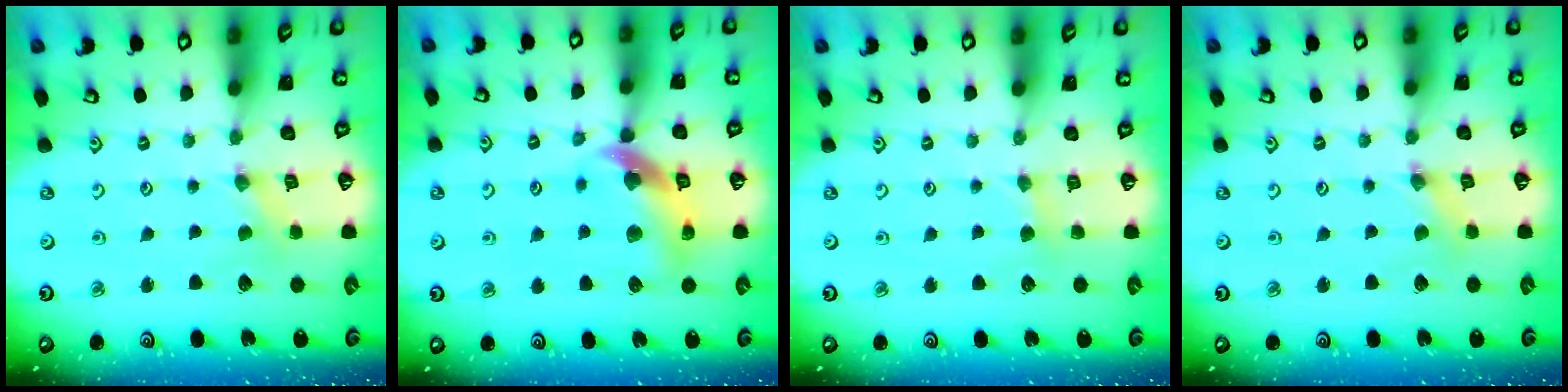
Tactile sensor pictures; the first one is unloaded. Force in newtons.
{"total": 11.9, "press": 11.8, "slide": 1.7}
{"total": 3.1, "press": 3.1, "slide": 0.5}
{"total": 1.6, "press": 1.6, "slide": 0.3}